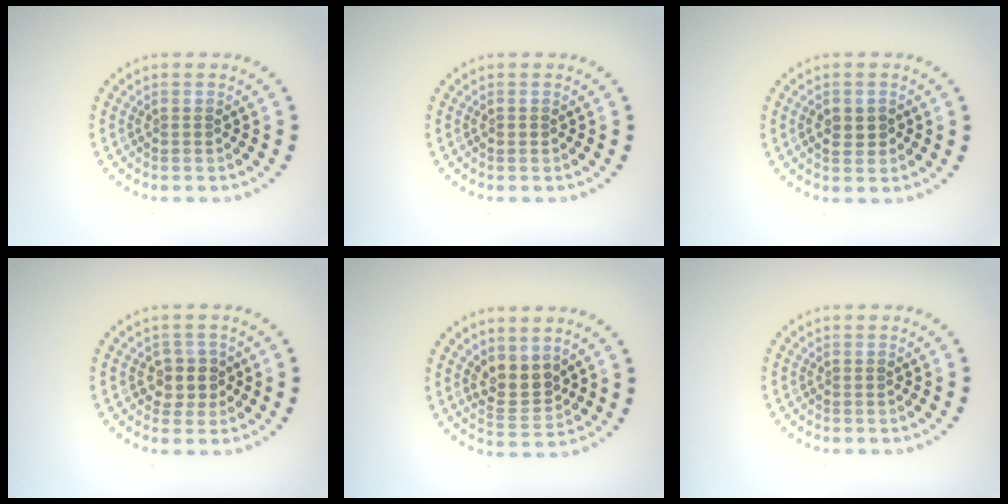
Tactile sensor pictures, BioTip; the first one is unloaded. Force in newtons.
{"total": 0.5, "press": 0.5, "slide": 0.1}
{"total": 2.2, "press": 2.2, "slide": 0.1}
{"total": 2.3, "press": 2.0, "slide": 1.0}
{"total": 3.0, "press": 2.7, "slide": 1.2}
{"total": 0.0}